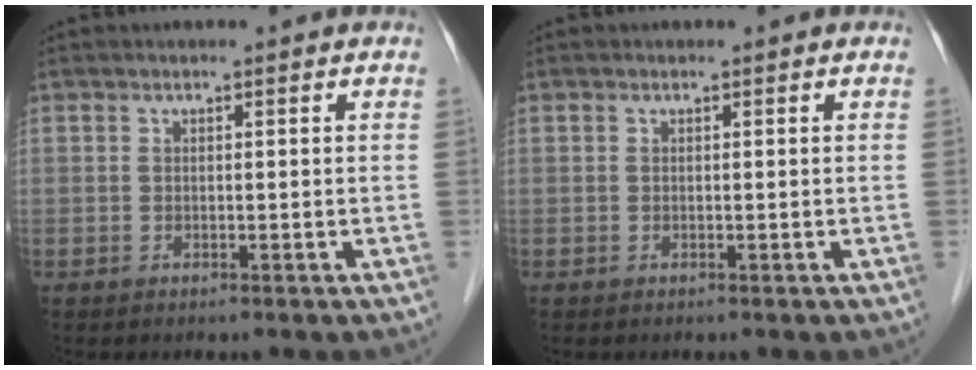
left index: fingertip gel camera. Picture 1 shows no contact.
{"total": 0.0}